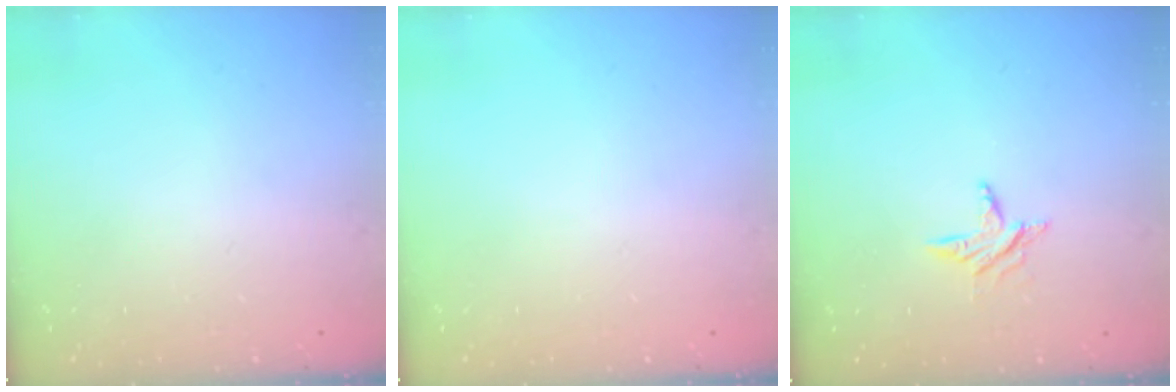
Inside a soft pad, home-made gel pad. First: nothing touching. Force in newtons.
{"total": 0.0}
{"total": 5.9, "press": 5.8, "slide": 0.6}